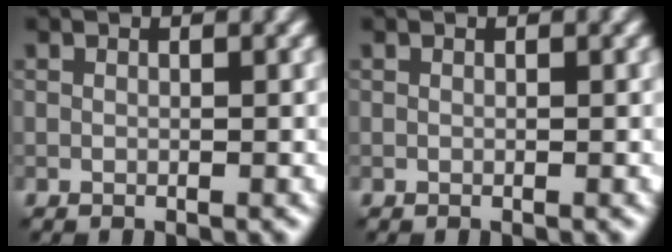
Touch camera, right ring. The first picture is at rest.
{"total": 0.0}